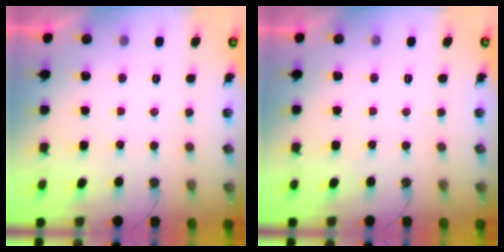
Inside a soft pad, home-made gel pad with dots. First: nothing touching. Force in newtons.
{"total": 0.0}